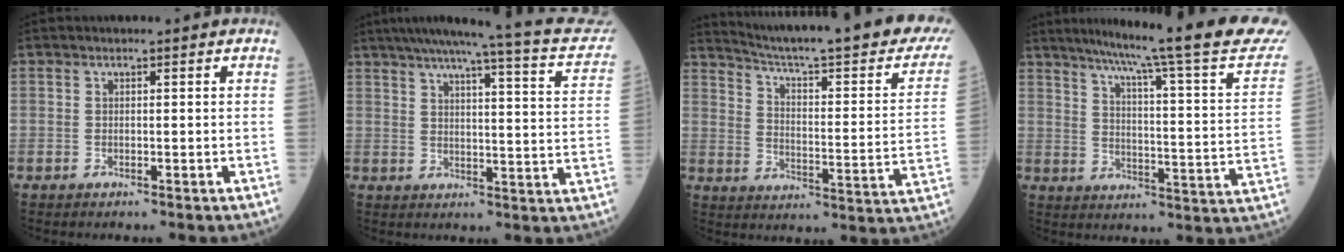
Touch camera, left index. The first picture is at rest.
{"total": 21.3, "force": [18.3, 1.3, 10.8], "torque": [-0.148, -0.018, 0.214]}
{"total": 29.4, "force": [25.5, 1.6, 14.5], "torque": [-0.217, -0.081, 0.323]}
{"total": 27.3, "force": [23.3, -0.6, 14.1], "torque": [-0.209, -0.069, 0.290]}